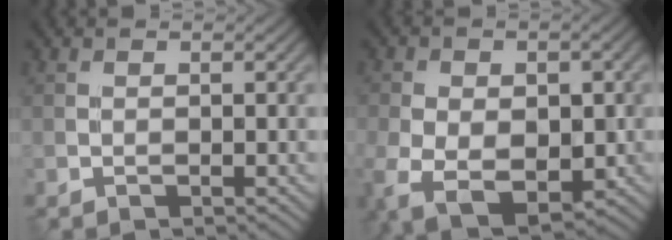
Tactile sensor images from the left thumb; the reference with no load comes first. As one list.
[{"total": 11.5, "force": [-3.0, 7.6, 8.2], "torque": [-0.161, -0.039, -0.028]}]